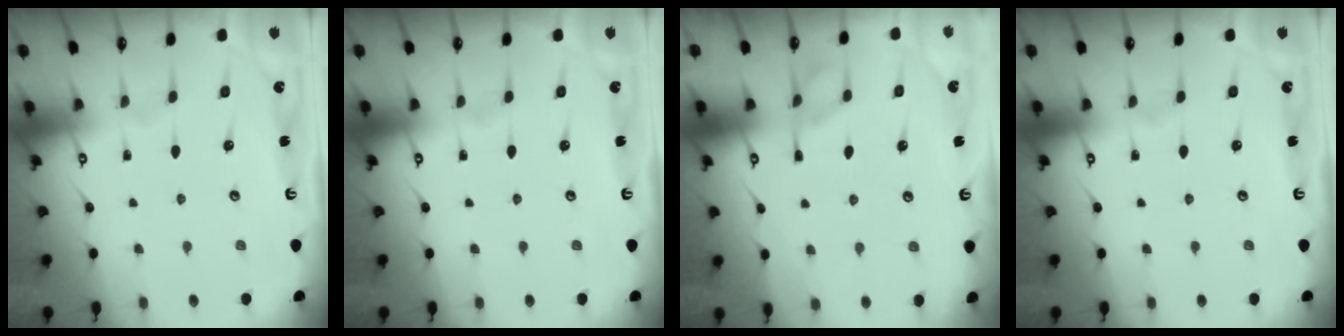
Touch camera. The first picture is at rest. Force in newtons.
{"total": 0.0}
{"total": 1.3, "press": 0.4, "slide": 1.2}
{"total": 0.0}